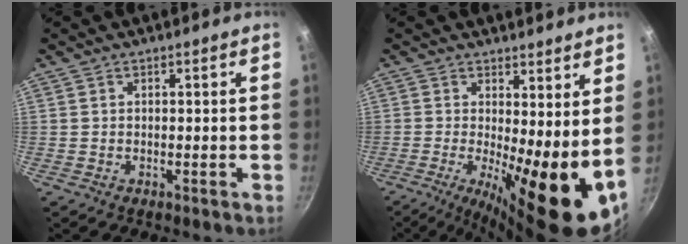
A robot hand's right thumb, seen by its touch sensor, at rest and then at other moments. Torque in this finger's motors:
{"motor_torque": [0.17, 0.96, 1.98, -0.21, 0.45]}